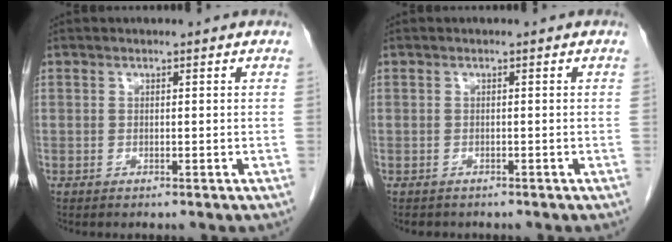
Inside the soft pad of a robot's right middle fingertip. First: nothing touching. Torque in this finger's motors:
{"motor_torque": [0.16, 0.00, 0.00, -0.01]}